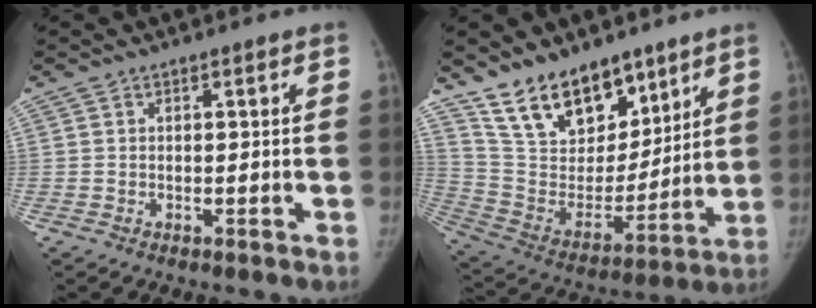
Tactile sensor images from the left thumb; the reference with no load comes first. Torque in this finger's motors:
{"motor_torque": [0.21, 0.22, 1.01, -1.76, 0.09]}